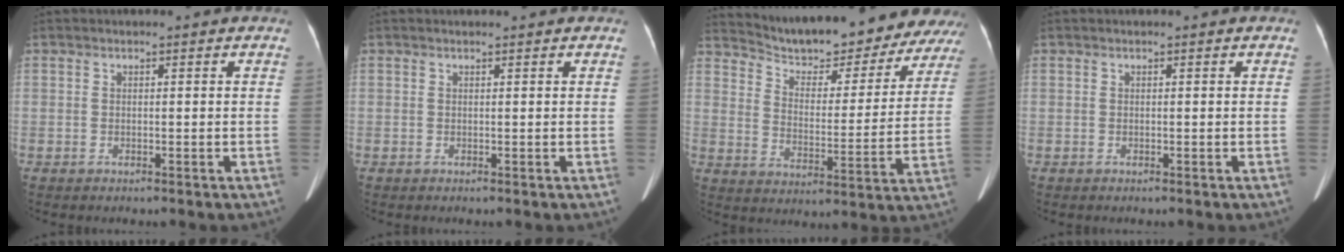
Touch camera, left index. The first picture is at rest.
{"total": 1.8, "force": [1.7, 0.1, 0.5], "torque": [-0.009, 0.016, 0.022]}
{"total": 21.6, "force": [20.2, 4.9, 6.1], "torque": [-0.087, -0.023, 0.266]}
{"total": 0.0}